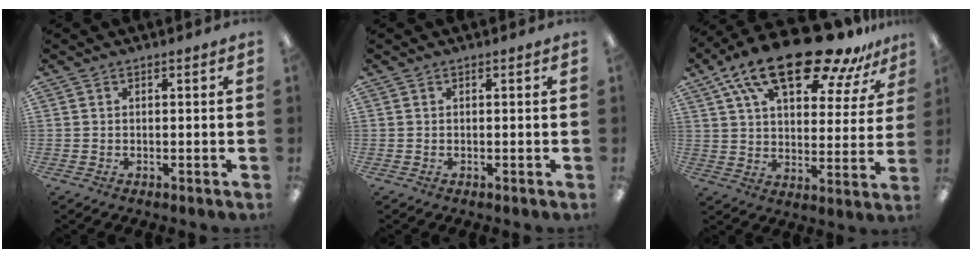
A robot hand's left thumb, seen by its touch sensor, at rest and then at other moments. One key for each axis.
{"total": 0.0}
{"total": 23.1, "fx": 15.8, "fy": 8.6, "fz": 14.6, "tx": -0.246, "ty": -0.091, "tz": 0.269}